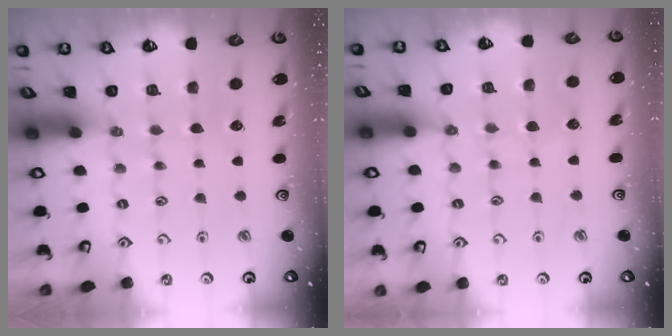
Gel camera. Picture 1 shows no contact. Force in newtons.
{"total": 5.9, "press": 5.9, "slide": 0.6}